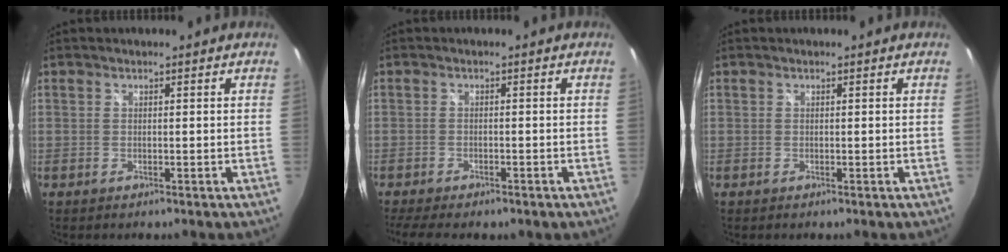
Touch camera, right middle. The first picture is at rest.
{"total": 7.3, "force": [-5.7, 2.4, 3.9], "torque": [-0.090, -0.027, -0.088]}
{"total": 0.0}